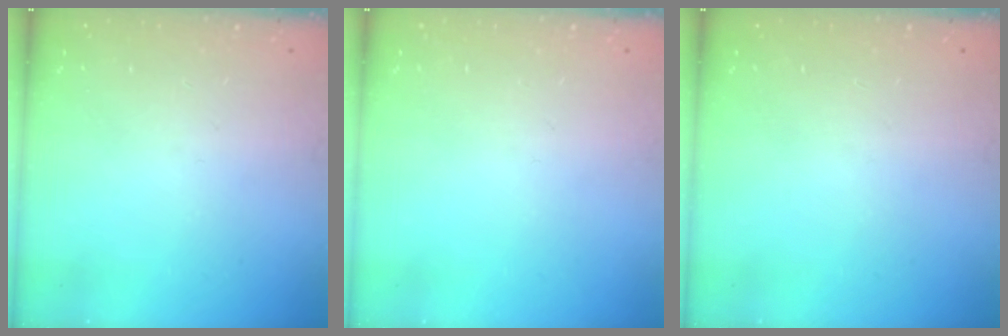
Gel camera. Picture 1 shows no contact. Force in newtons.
{"total": 0.0}
{"total": 0.0}